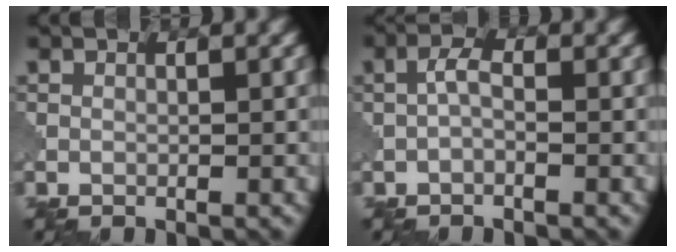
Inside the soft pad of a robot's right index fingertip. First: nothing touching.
{"total": 1.7, "force": [-0.4, 0.6, 1.5], "torque": [-0.031, 0.007, -0.013]}